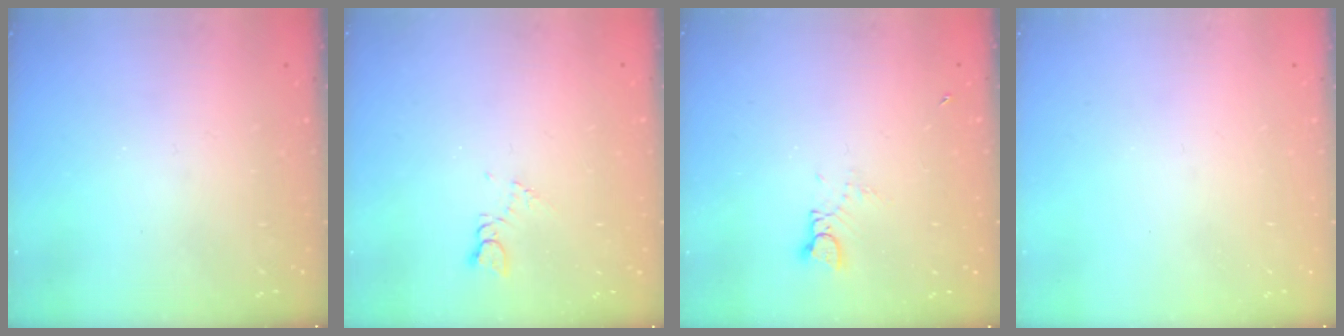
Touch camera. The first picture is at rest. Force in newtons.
{"total": 2.6, "press": 2.6, "slide": 0.4}
{"total": 1.9, "press": 1.9, "slide": 0.1}
{"total": 0.0}